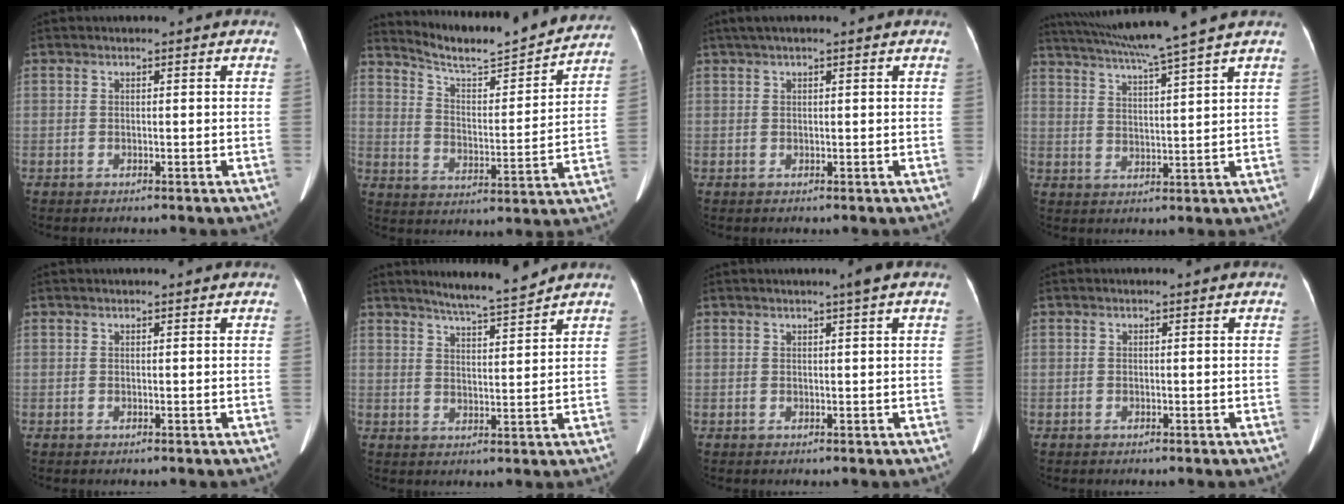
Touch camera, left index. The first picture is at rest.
{"total": 15.8, "force": [15.2, 0.6, 4.4], "torque": [-0.080, -0.020, 0.223]}
{"total": 3.5, "force": [2.6, 0.1, 2.4], "torque": [-0.041, 0.035, 0.044]}
{"total": 12.0, "force": [10.1, -2.3, 5.9], "torque": [-0.105, 0.000, 0.160]}
{"total": 0.9, "force": [0.8, 0.0, 0.4], "torque": [-0.006, 0.014, 0.015]}
{"total": 6.5, "force": [6.0, -0.9, 2.3], "torque": [-0.047, -0.007, 0.100]}
{"total": 1.5, "force": [1.0, -0.4, 1.0], "torque": [-0.019, -0.002, 0.019]}
{"total": 0.0}